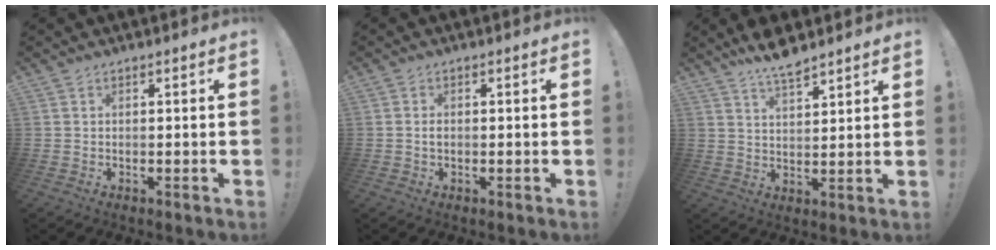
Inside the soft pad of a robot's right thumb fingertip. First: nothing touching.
{"total": 1.0, "force": [-0.3, 0.7, 0.7], "torque": [-0.020, 0.006, -0.005]}
{"total": 6.8, "force": [5.8, 1.4, 3.2], "torque": [-0.059, -0.038, 0.104]}